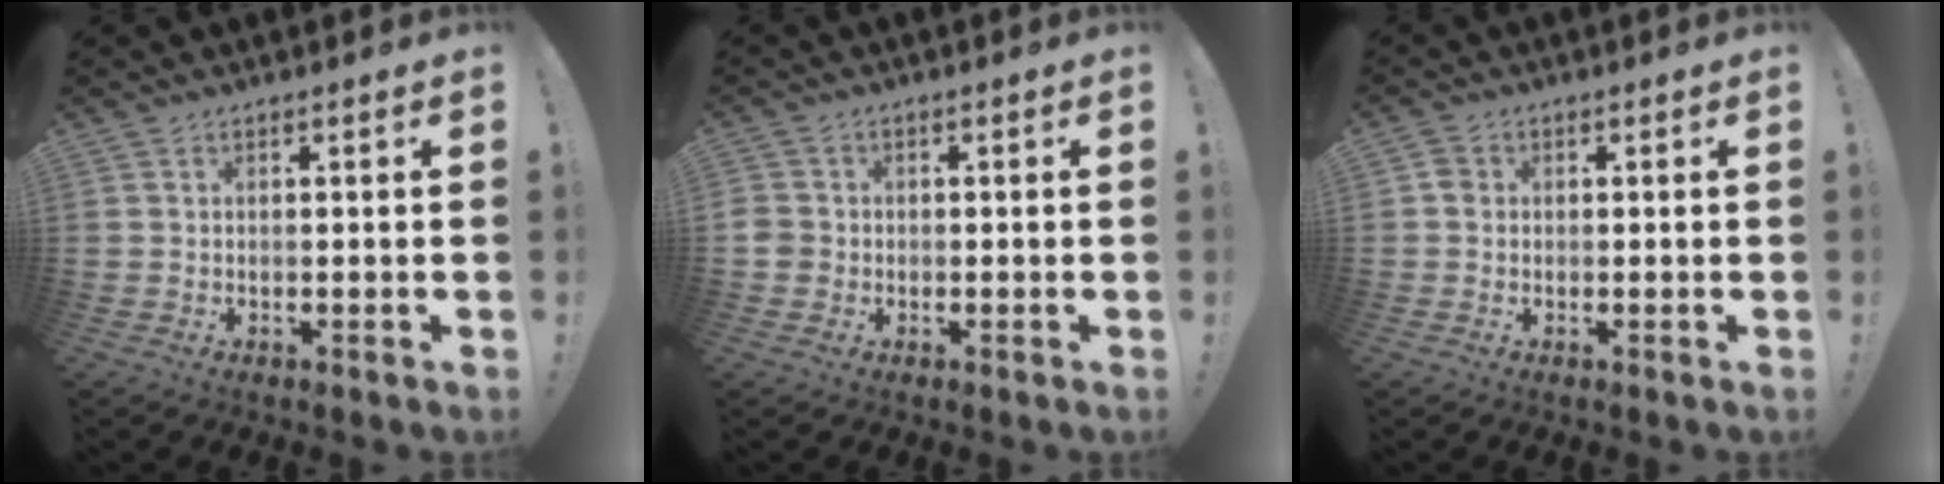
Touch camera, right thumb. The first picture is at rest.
{"total": 3.4, "force": [-1.0, 3.1, 1.2], "torque": [-0.021, 0.009, -0.018]}
{"total": 2.4, "force": [-0.1, 2.2, 0.8], "torque": [-0.006, 0.004, -0.003]}